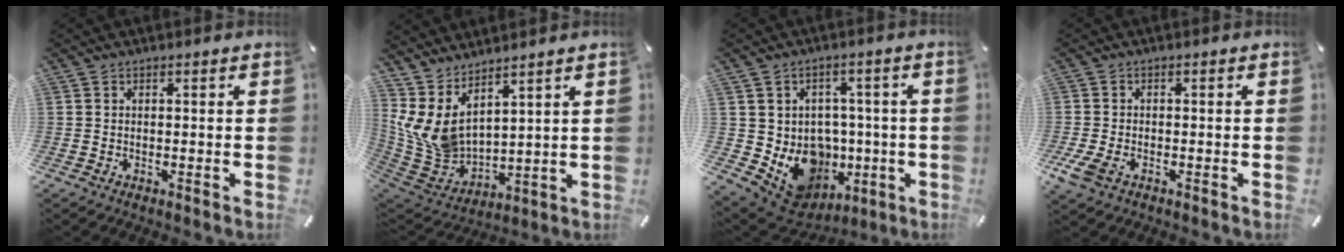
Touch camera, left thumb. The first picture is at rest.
{"total": 9.3, "force": [5.1, 5.8, 5.1], "torque": [-0.144, -0.056, 0.103]}
{"total": 12.1, "force": [-2.7, 10.9, 4.6], "torque": [-0.069, -0.012, -0.022]}
{"total": 4.2, "force": [-2.1, 2.3, 2.8], "torque": [-0.078, -0.004, -0.042]}